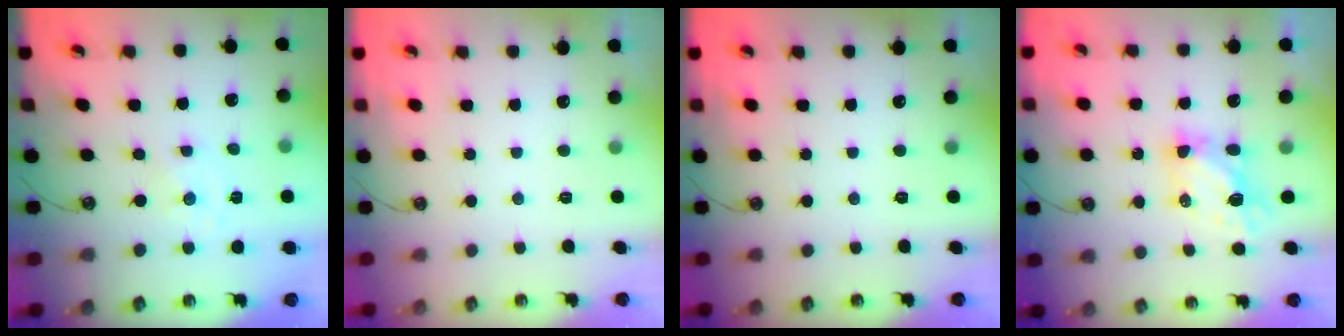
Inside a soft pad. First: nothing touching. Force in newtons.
{"total": 0.0}
{"total": 0.0}
{"total": 6.6, "press": 6.5, "slide": 0.6}